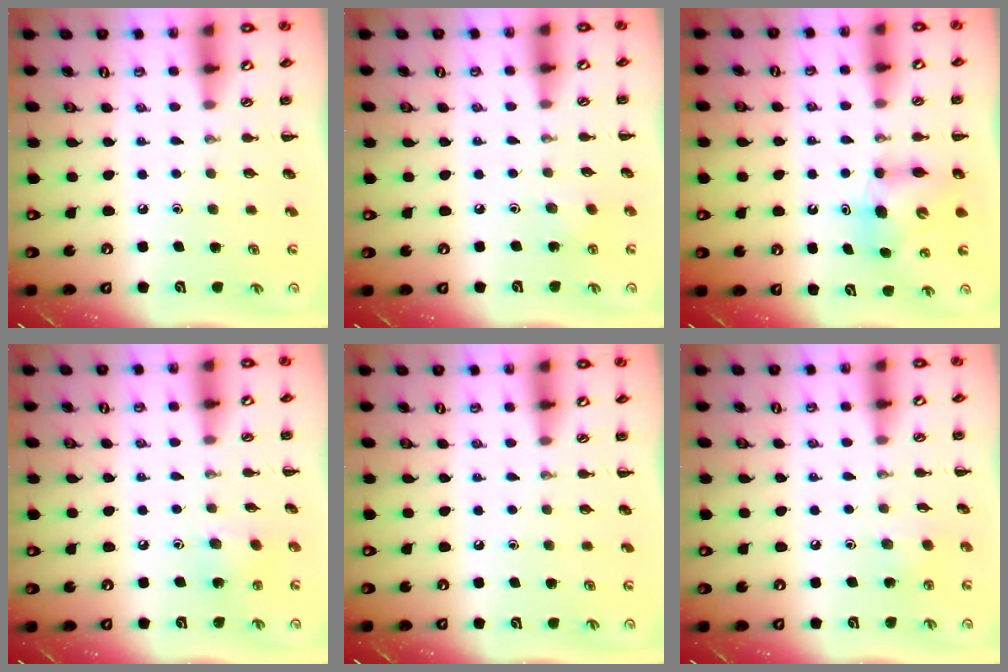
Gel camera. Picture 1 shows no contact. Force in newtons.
{"total": 2.8, "press": 2.6, "slide": 0.9}
{"total": 7.3, "press": 7.2, "slide": 0.4}
{"total": 3.9, "press": 3.8, "slide": 0.9}
{"total": 0.0}
{"total": 2.5, "press": 2.4, "slide": 0.8}